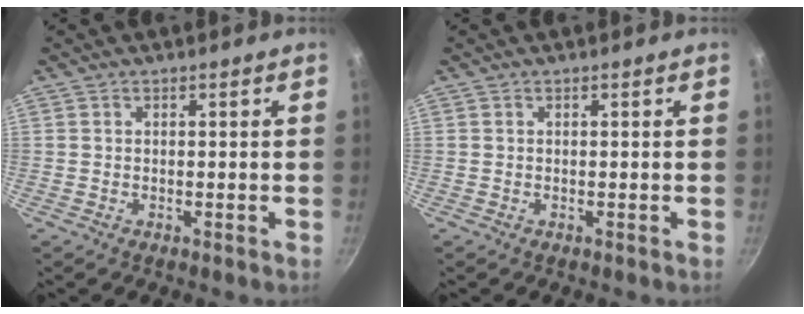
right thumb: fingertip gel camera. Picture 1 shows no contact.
{"total": 0.0}